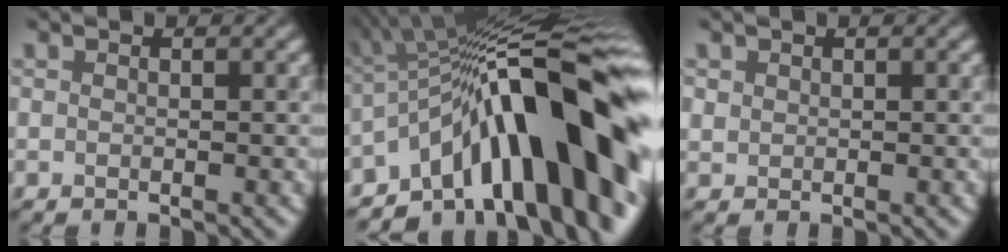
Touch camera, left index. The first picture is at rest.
{"total": 17.0, "force": [-5.2, 5.9, 15.1], "torque": [-0.173, 0.058, -0.102]}
{"total": 0.8, "force": [0.4, 0.7, 0.1], "torque": [-0.001, -0.003, 0.010]}